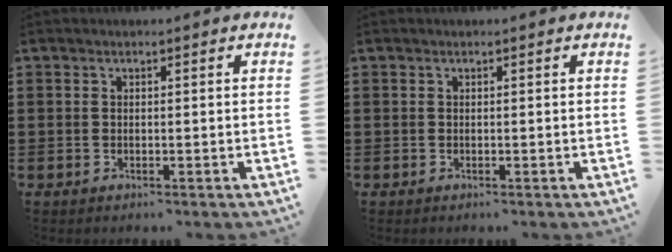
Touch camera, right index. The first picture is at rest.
{"total": 0.0}